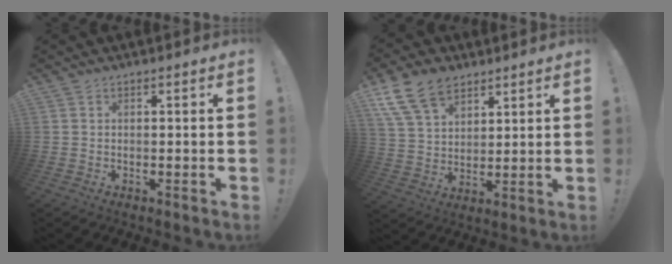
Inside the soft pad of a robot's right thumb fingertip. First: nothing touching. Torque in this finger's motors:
{"motor_torque": [0.15, 0.18, 0.39, 0.16, 0.05]}